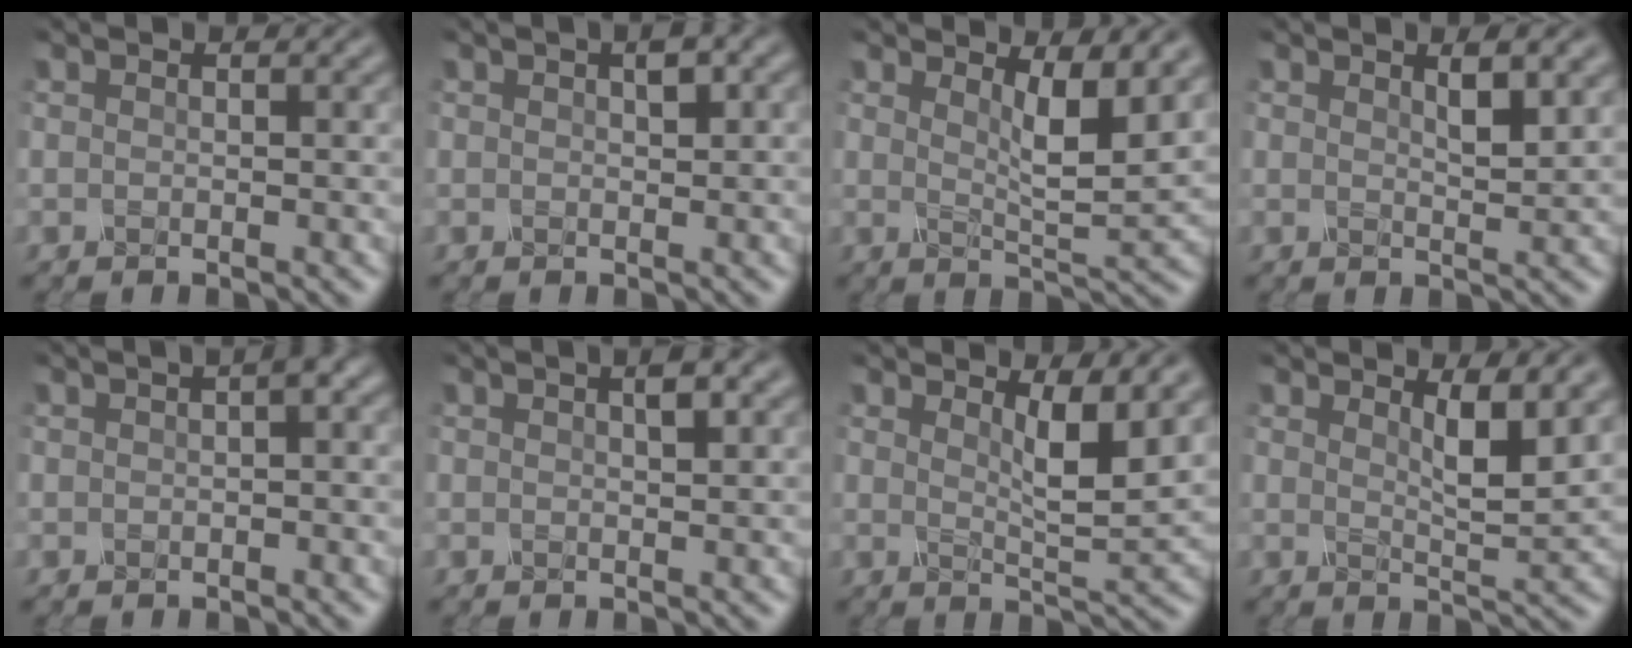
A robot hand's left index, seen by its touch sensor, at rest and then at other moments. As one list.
[{"total": 1.6, "force": [0.5, 0.6, 1.4], "torque": [-0.020, 0.003, 0.009]}, {"total": 4.6, "force": [2.3, 1.2, 3.8], "torque": [-0.058, -0.013, 0.038]}, {"total": 2.6, "force": [1.4, 0.6, 2.1], "torque": [-0.029, -0.003, 0.022]}, {"total": 2.2, "force": [0.4, 0.5, 2.1], "torque": [-0.027, 0.012, 0.003]}, {"total": 1.7, "force": [0.8, 0.4, 1.4], "torque": [-0.019, 0.004, 0.011]}, {"total": 4.1, "force": [2.1, 1.0, 3.4], "torque": [-0.053, -0.013, 0.034]}, {"total": 3.5, "force": [1.8, 0.8, 2.9], "torque": [-0.044, -0.011, 0.029]}]